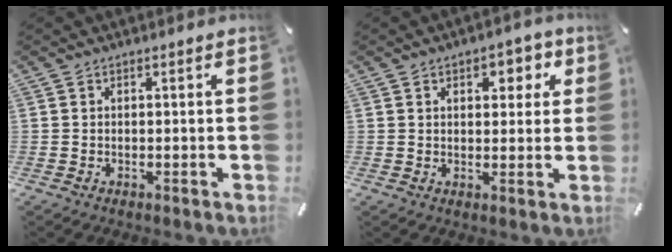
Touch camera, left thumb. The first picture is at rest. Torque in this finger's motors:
{"motor_torque": [0.07, 0.11, 0.02, -0.08, 0.02]}